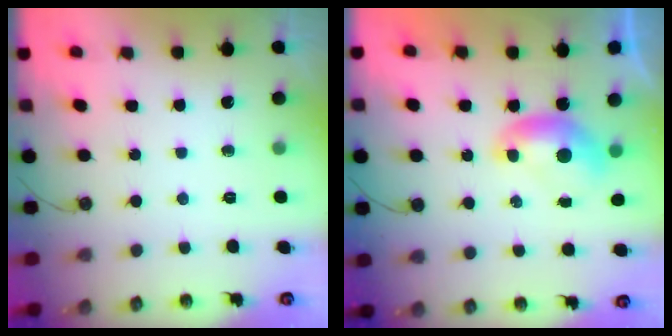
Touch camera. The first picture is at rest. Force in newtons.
{"total": 0.0}